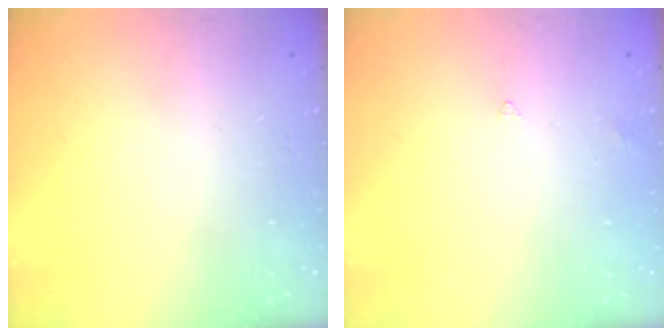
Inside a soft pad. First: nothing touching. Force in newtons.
{"total": 2.7, "press": 2.6, "slide": 0.5}